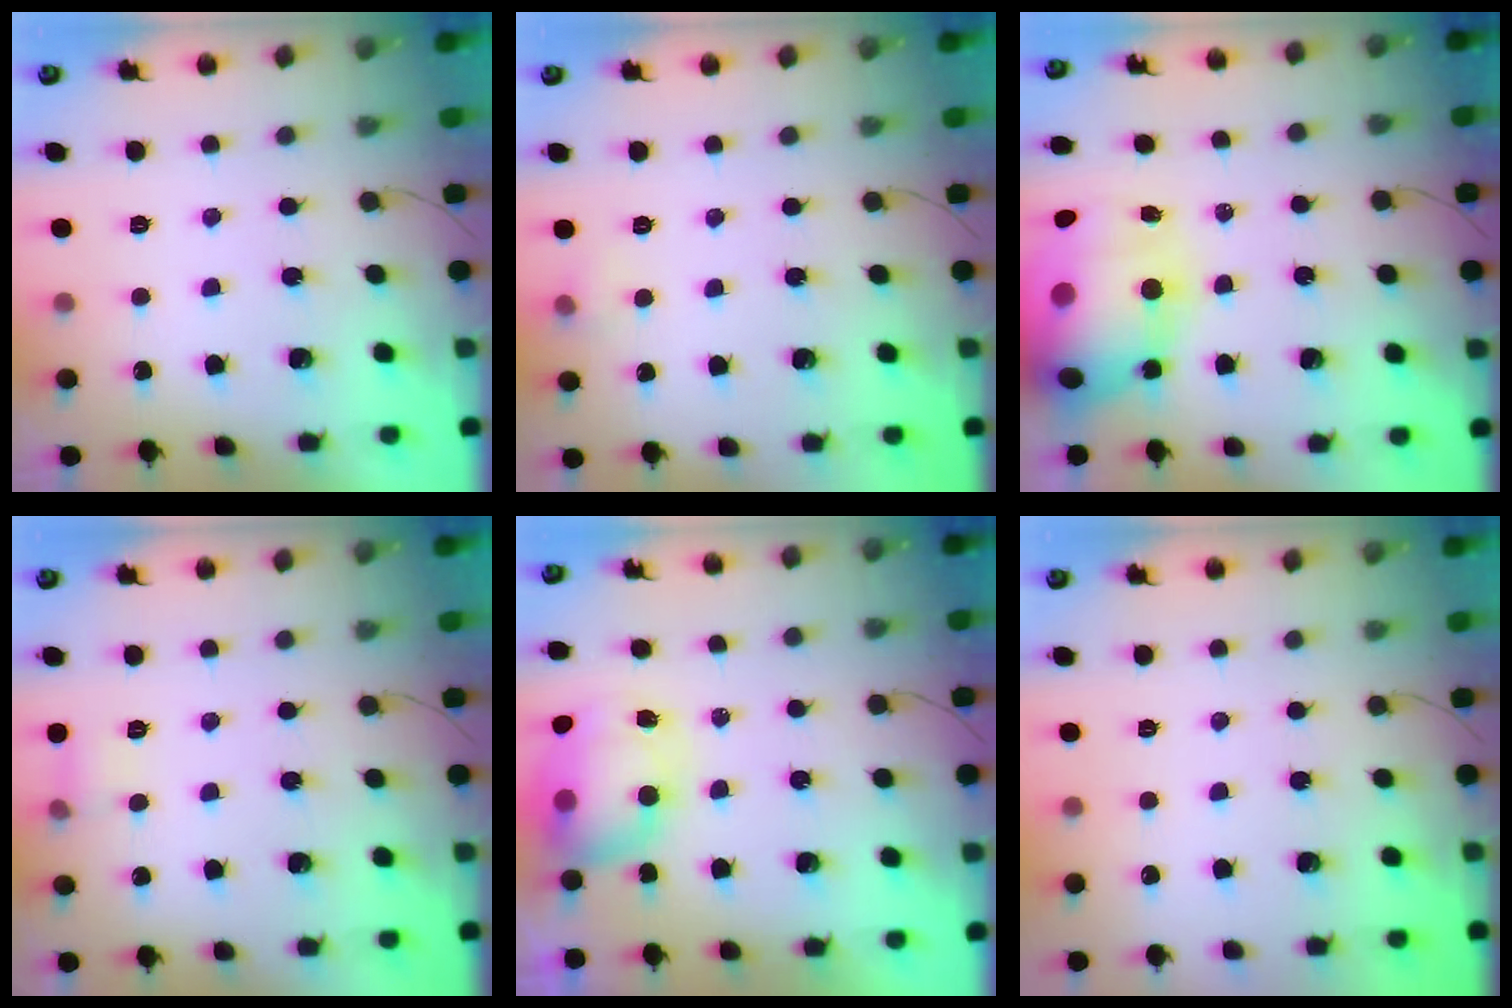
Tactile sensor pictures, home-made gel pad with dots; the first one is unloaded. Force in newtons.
{"total": 3.6, "press": 3.5, "slide": 0.9}
{"total": 24.9, "press": 24.3, "slide": 5.7}
{"total": 5.1, "press": 4.8, "slide": 1.7}
{"total": 9.2, "press": 8.9, "slide": 2.4}
{"total": 0.0}